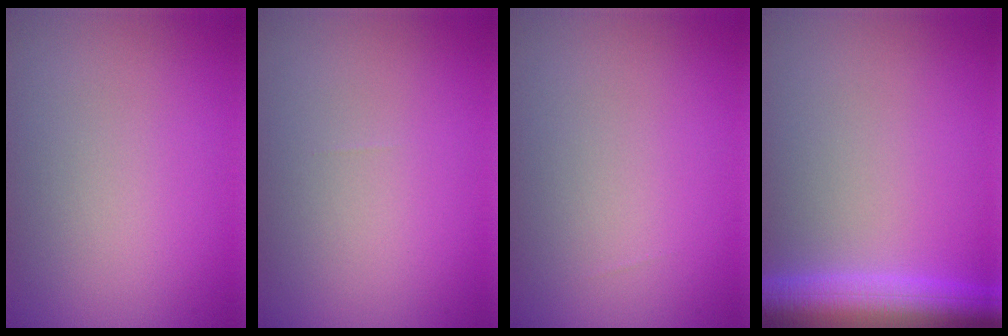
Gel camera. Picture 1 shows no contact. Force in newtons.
{"total": 0.0}
{"total": 0.0}
{"total": 7.2, "press": 7.1, "slide": 0.3}